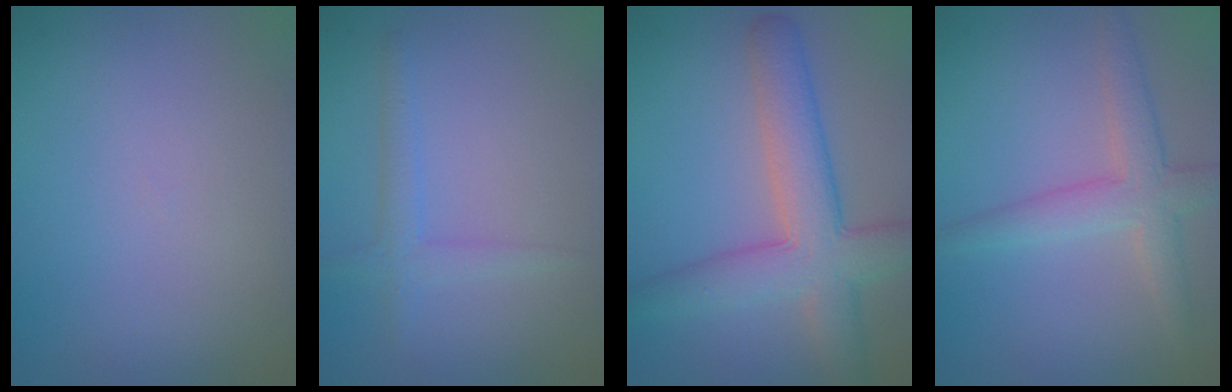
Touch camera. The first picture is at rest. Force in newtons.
{"total": 1.7, "press": 1.7, "slide": 0.0}
{"total": 6.6, "press": 6.6, "slide": 0.3}
{"total": 3.6, "press": 3.6, "slide": 0.2}